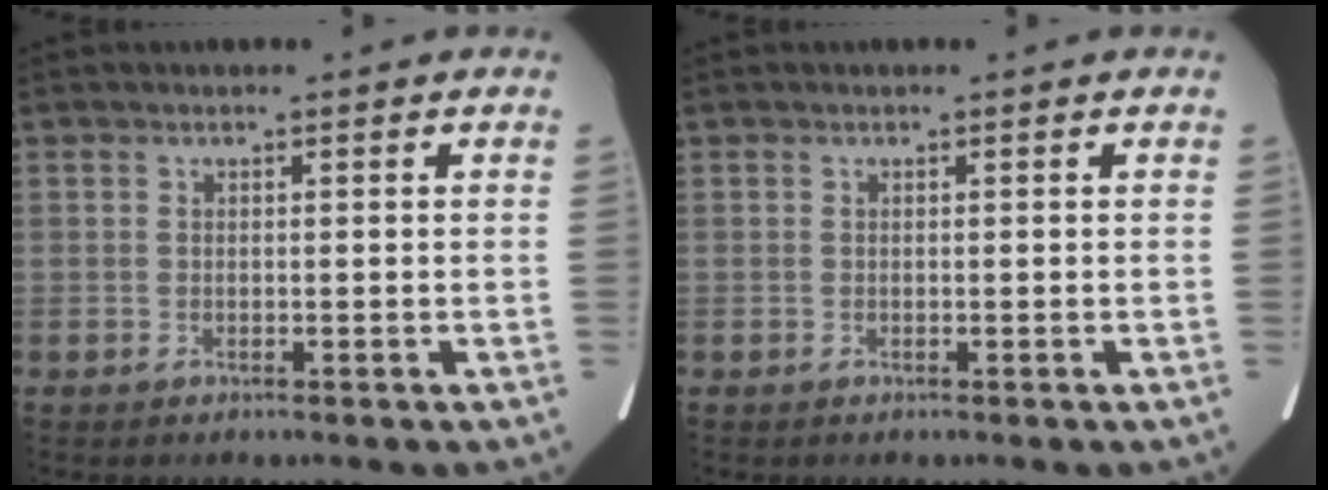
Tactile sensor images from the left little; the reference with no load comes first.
{"total": 0.0}